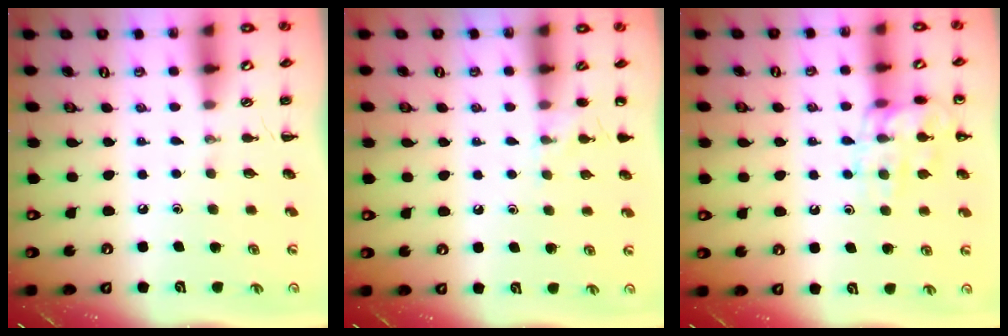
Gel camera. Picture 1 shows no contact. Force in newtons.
{"total": 4.8, "press": 4.5, "slide": 1.4}
{"total": 13.6, "press": 13.5, "slide": 1.1}